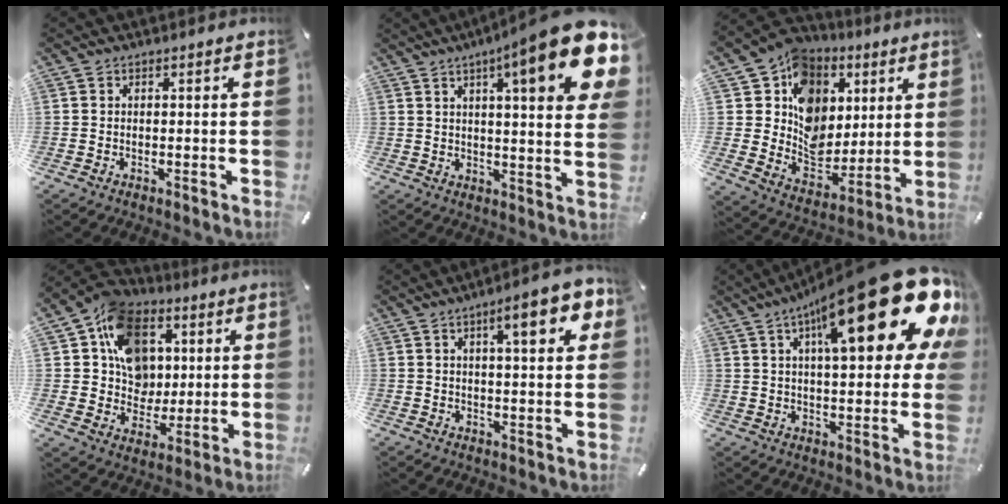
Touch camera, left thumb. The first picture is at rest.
{"total": 19.3, "force": [9.4, 3.5, 16.5], "torque": [-0.249, -0.047, 0.136]}
{"total": 13.7, "force": [4.1, 12.3, 4.3], "torque": [-0.073, -0.040, 0.081]}
{"total": 14.6, "force": [3.9, 12.5, 6.2], "torque": [-0.107, -0.011, 0.080]}
{"total": 10.9, "force": [5.0, 2.8, 9.3], "torque": [-0.128, -0.015, 0.074]}
{"total": 31.6, "force": [15.1, 10.4, 25.7], "torque": [-0.376, -0.092, 0.242]}